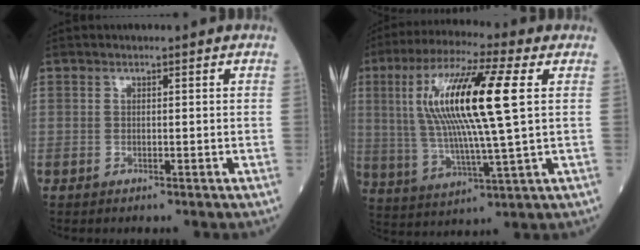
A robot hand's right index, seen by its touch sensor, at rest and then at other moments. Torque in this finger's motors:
{"motor_torque": [1.73, 0.41, 1.06, 0.21]}